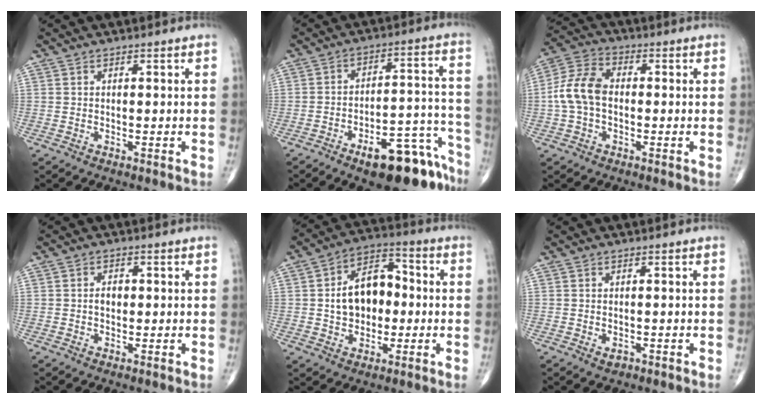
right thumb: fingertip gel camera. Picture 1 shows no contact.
{"total": 15.9, "force": [-10.9, 6.1, 9.9], "torque": [-0.077, 0.109, -0.155]}
{"total": 9.1, "force": [-0.7, 6.1, 6.8], "torque": [-0.137, 0.028, -0.023]}
{"total": 2.5, "force": [0.0, 1.8, 1.7], "torque": [-0.021, 0.004, -0.002]}
{"total": 12.9, "force": [0.0, 8.9, 9.3], "torque": [-0.120, 0.030, -0.004]}
{"total": 1.6, "force": [-0.6, 1.0, 1.0], "torque": [-0.013, 0.001, -0.005]}